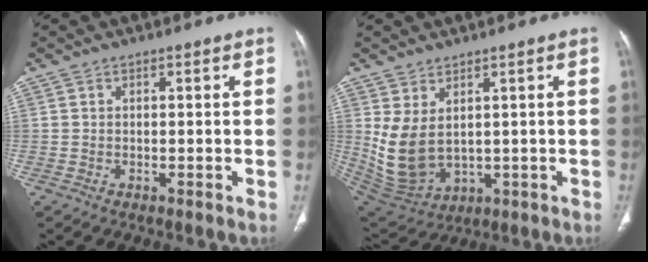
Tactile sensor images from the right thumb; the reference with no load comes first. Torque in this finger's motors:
{"motor_torque": [1.42, 1.47, 0.05, 0.06, 0.34]}